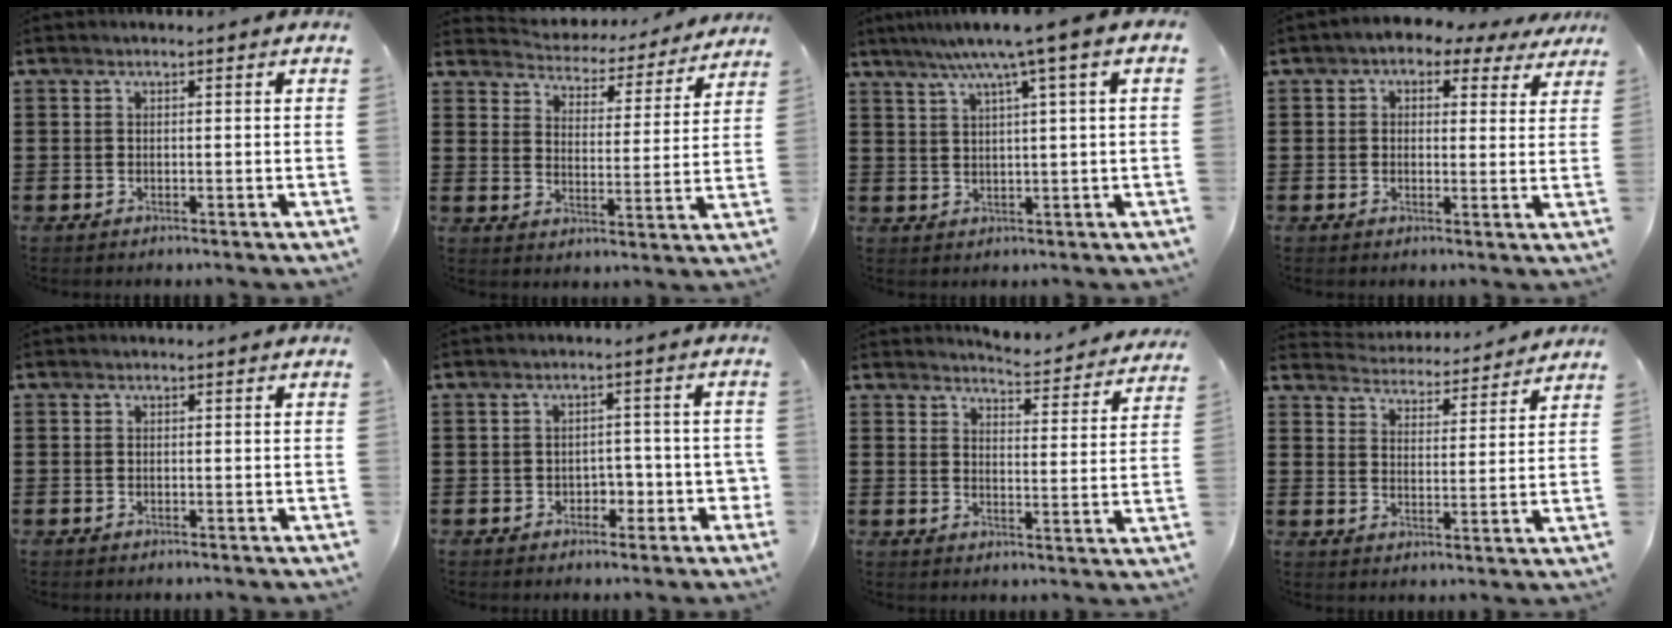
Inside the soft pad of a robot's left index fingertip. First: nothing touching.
{"total": 4.2, "force": [4.2, 0.3, -0.3], "torque": [-0.021, -0.039, 0.067]}
{"total": 5.5, "force": [2.7, -0.1, 4.8], "torque": [-0.102, -0.004, 0.041]}
{"total": 2.9, "force": [1.7, 1.9, 1.2], "torque": [-0.036, 0.002, 0.027]}
{"total": 0.0}
{"total": 3.2, "force": [-1.4, 2.6, 1.4], "torque": [-0.029, 0.005, -0.033]}
{"total": 4.5, "force": [4.5, -0.1, 0.7], "torque": [-0.015, -0.037, 0.073]}
{"total": 4.5, "force": [4.4, 0.0, -0.1], "torque": [-0.022, -0.033, 0.074]}